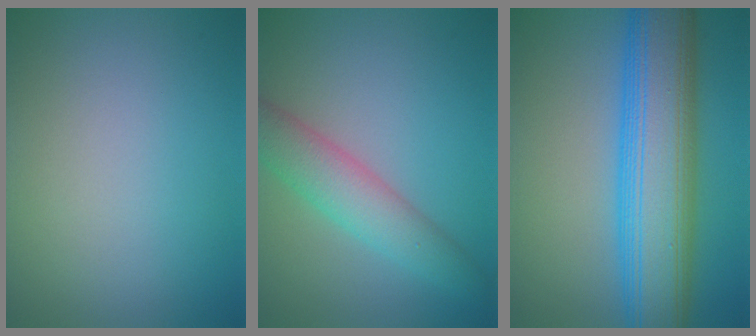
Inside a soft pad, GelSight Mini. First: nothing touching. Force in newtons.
{"total": 4.4, "press": 4.4, "slide": 0.1}
{"total": 11.4, "press": 11.4, "slide": 0.1}